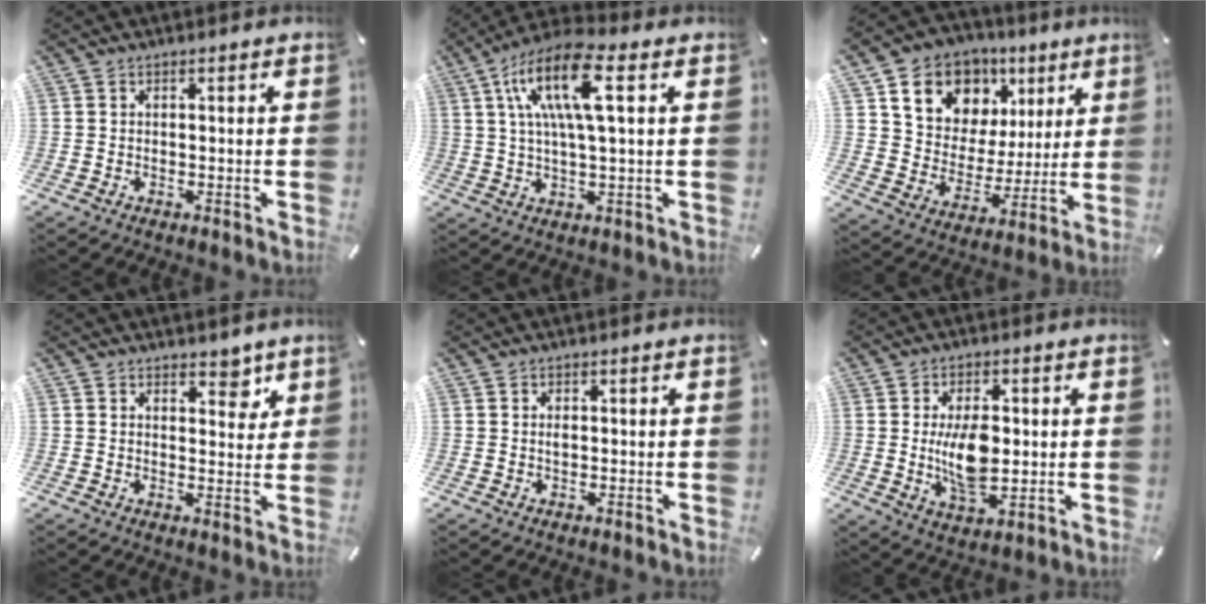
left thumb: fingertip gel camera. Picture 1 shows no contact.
{"total": 14.5, "force": [4.6, 4.2, 13.1], "torque": [-0.273, -0.001, 0.075]}
{"total": 14.6, "force": [7.8, 11.5, 4.6], "torque": [-0.081, -0.046, 0.146]}
{"total": 4.8, "force": [3.5, 2.9, 1.7], "torque": [0.005, -0.024, 0.054]}
{"total": 1.0, "force": [0.2, 0.6, 0.7], "torque": [-0.006, -0.002, 0.002]}
{"total": 10.6, "force": [0.5, 5.8, 8.9], "torque": [-0.170, -0.008, 0.002]}